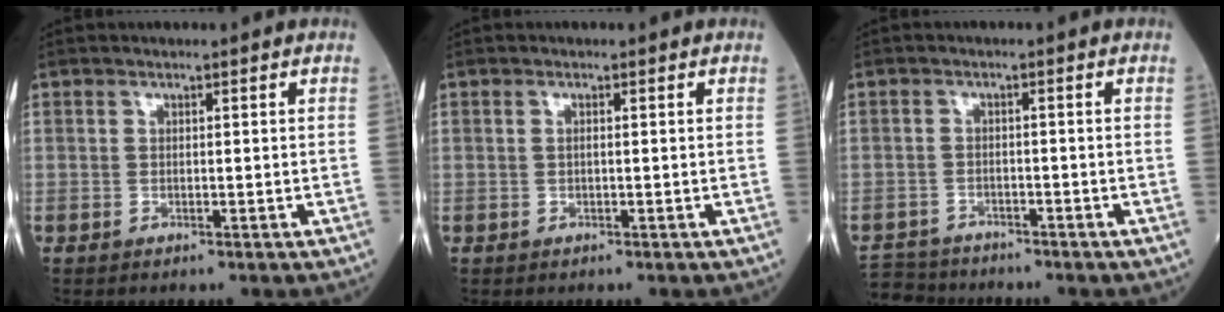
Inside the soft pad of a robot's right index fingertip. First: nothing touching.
{"total": 0.6, "force": [0.1, 0.1, 0.6], "torque": [-0.015, 0.000, 0.001]}
{"total": 5.7, "force": [-5.4, 1.9, -0.3], "torque": [0.006, -0.004, -0.095]}